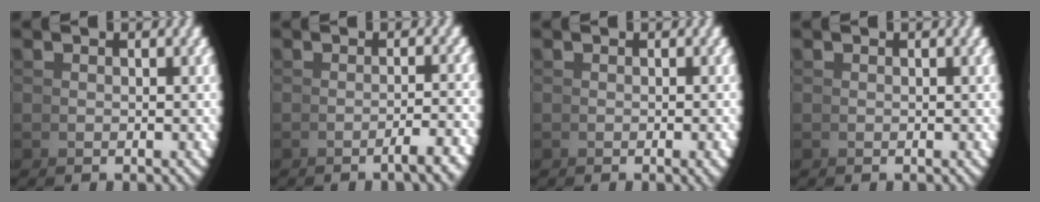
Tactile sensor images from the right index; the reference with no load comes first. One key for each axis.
{"total": 2.8, "fx": -1.5, "fy": 0.5, "fz": 2.3, "tx": -0.015, "ty": 0.012, "tz": -0.031}
{"total": 1.2, "fx": -0.5, "fy": 0.3, "fz": 1.1, "tx": -0.012, "ty": 0.005, "tz": -0.009}
{"total": 0.0}